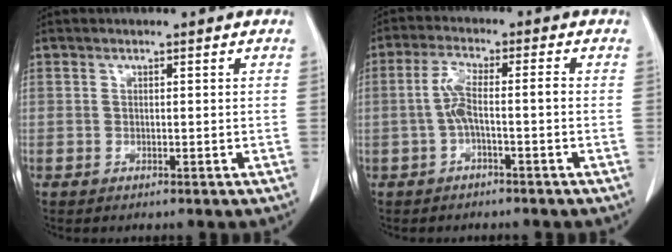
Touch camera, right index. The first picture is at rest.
{"total": 4.5, "force": [-0.9, 0.7, 4.4], "torque": [-0.092, 0.017, -0.018]}